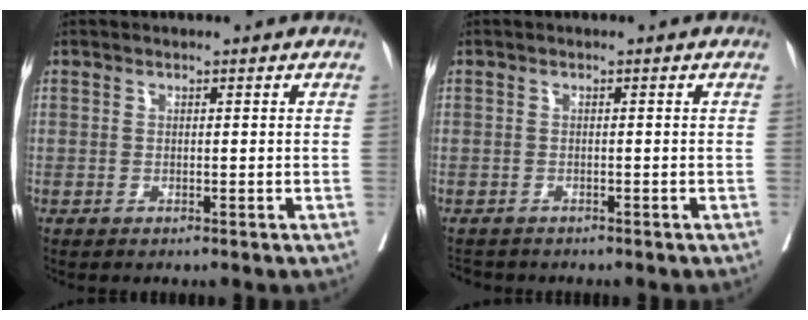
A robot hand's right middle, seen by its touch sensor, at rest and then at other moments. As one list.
[{"total": 2.7, "force": [-2.4, 1.0, 0.4], "torque": [-0.008, -0.006, -0.037]}]